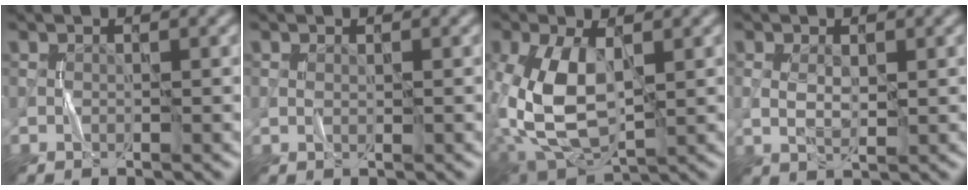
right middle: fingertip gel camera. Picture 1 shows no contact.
{"total": 0.8, "force": [0.1, 0.4, 0.7], "torque": [-0.014, -0.001, 0.001]}
{"total": 9.8, "force": [0.2, 5.5, 8.1], "torque": [-0.194, -0.004, 0.006]}
{"total": 2.4, "force": [0.3, 1.3, 2.0], "torque": [-0.047, -0.002, 0.007]}